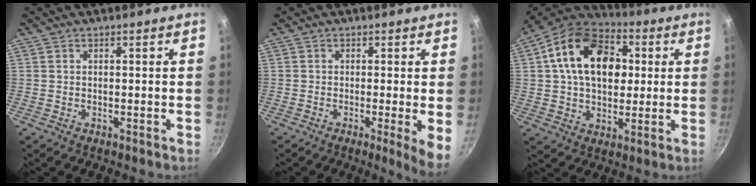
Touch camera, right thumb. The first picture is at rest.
{"total": 5.4, "force": [-0.7, 0.4, 5.3], "torque": [-0.065, -0.011, -0.010]}
{"total": 19.3, "force": [3.9, 13.2, 13.5], "torque": [-0.194, 0.014, 0.050]}